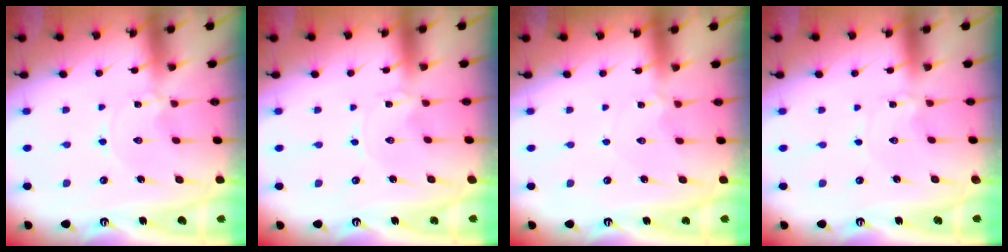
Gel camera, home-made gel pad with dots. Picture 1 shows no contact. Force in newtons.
{"total": 0.0}
{"total": 1.8, "press": 1.8, "slide": 0.4}
{"total": 0.0}